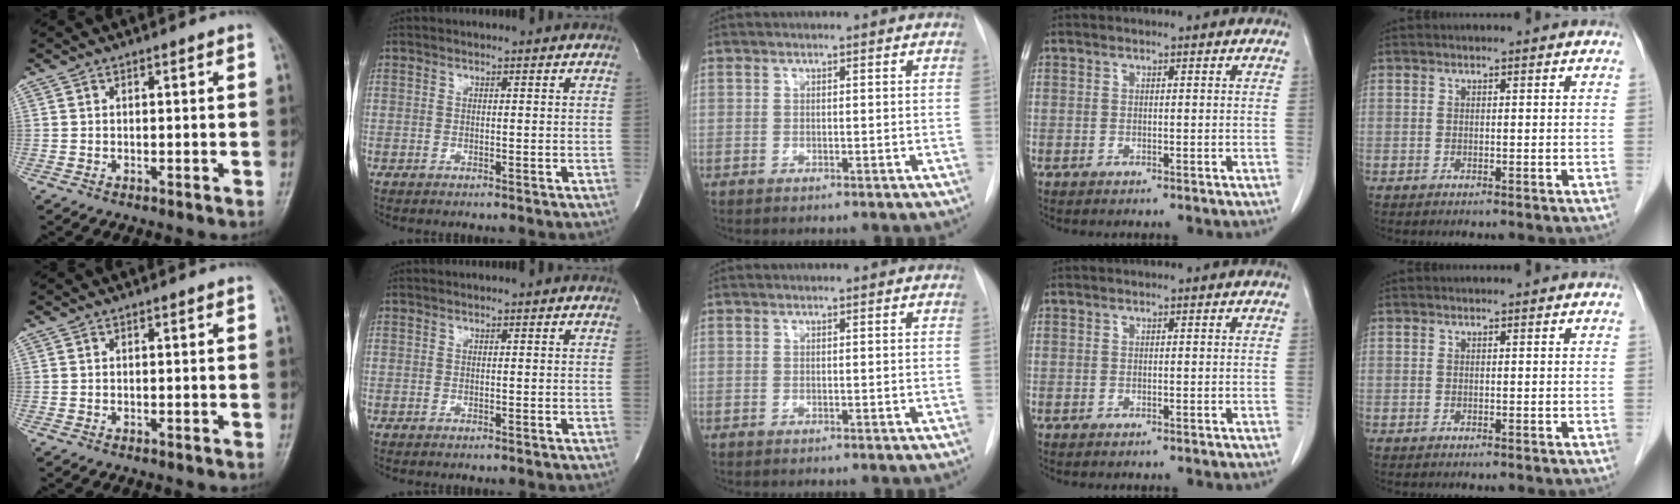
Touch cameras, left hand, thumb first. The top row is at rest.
{}